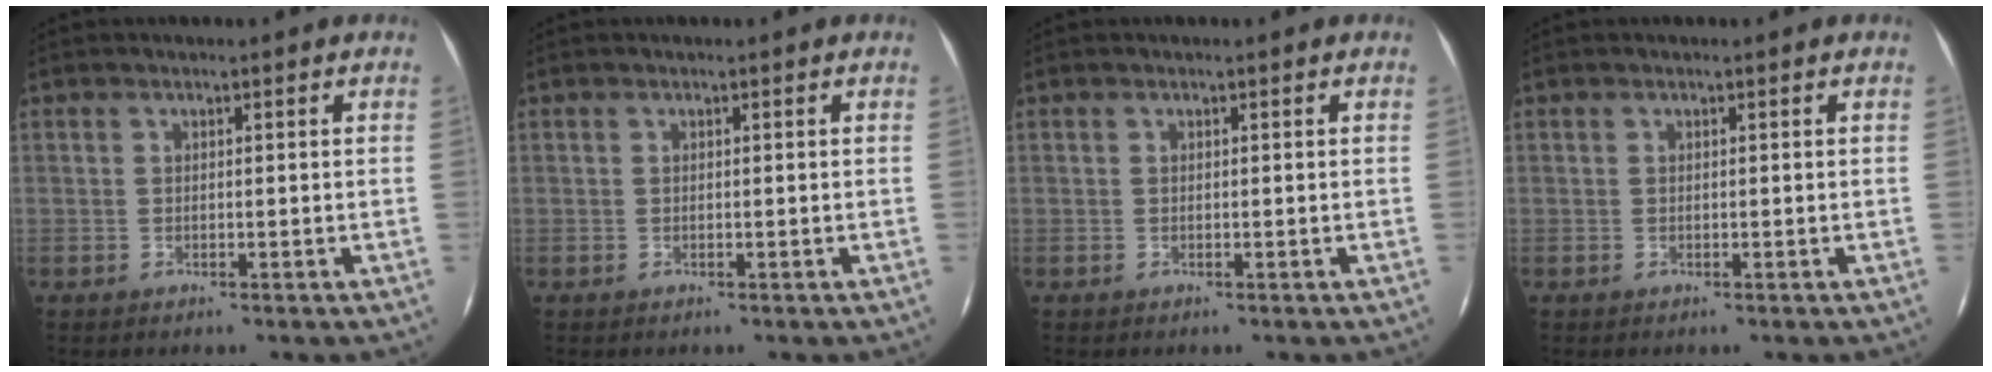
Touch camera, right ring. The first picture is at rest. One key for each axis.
{"total": 0.0}
{"total": 0.0}
{"total": 0.0}